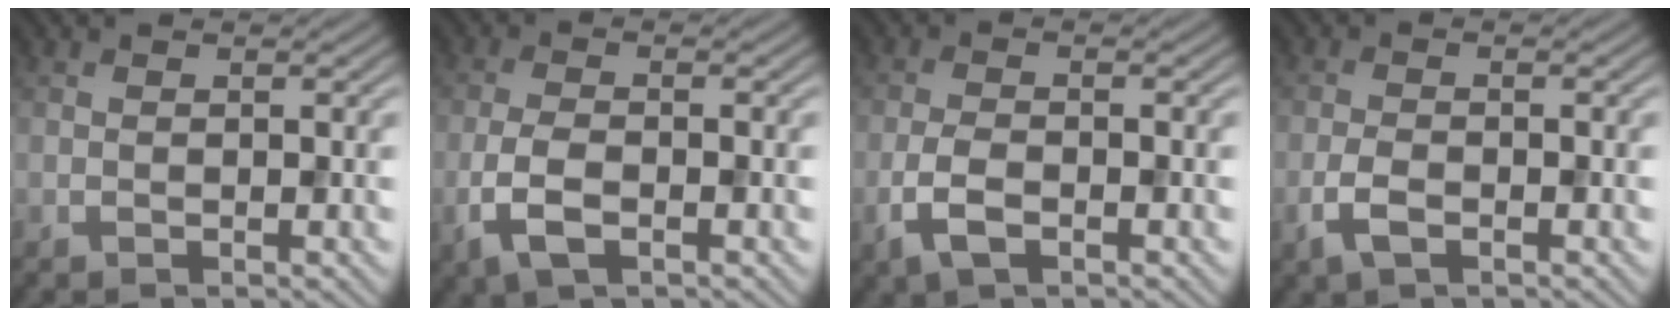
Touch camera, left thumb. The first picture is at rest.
{"total": 4.8, "force": [-2.0, 2.1, 3.8], "torque": [-0.090, -0.004, -0.044]}
{"total": 4.0, "force": [-1.9, 1.7, 3.0], "torque": [-0.071, -0.003, -0.042]}
{"total": 2.9, "force": [-1.5, 1.3, 2.2], "torque": [-0.051, -0.003, -0.035]}